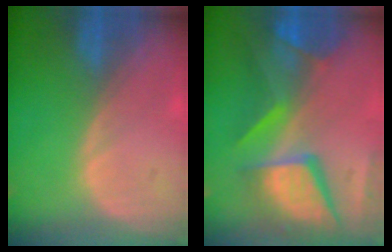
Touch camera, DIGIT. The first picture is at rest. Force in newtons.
{"total": 12.4, "press": 10.2, "slide": 7.1}